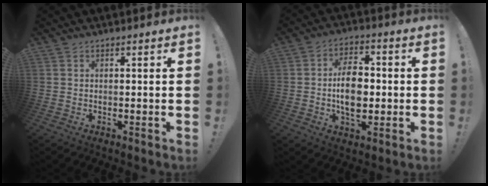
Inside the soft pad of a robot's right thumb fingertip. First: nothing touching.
{"total": 11.9, "force": [-1.1, 7.7, 8.9], "torque": [-0.157, 0.008, -0.020]}